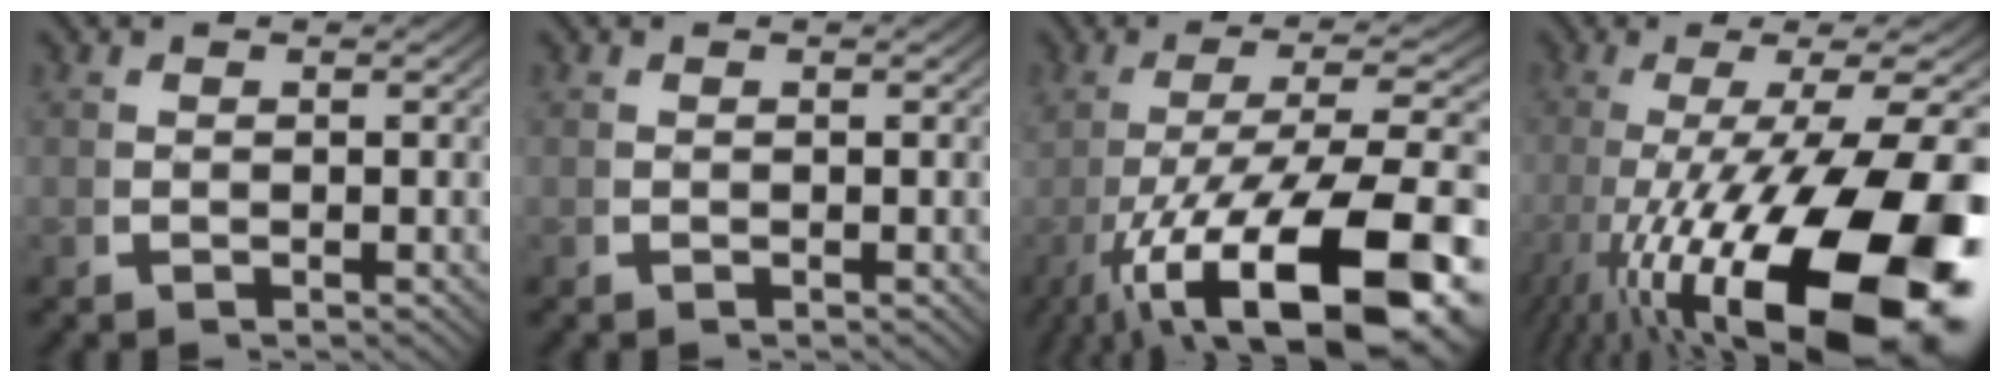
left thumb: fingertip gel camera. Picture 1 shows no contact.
{"total": 0.0}
{"total": 14.9, "force": [-4.5, 6.4, 12.6], "torque": [-0.232, -0.042, -0.036]}
{"total": 18.2, "force": [-4.7, 8.4, 15.5], "torque": [-0.283, -0.046, -0.027]}